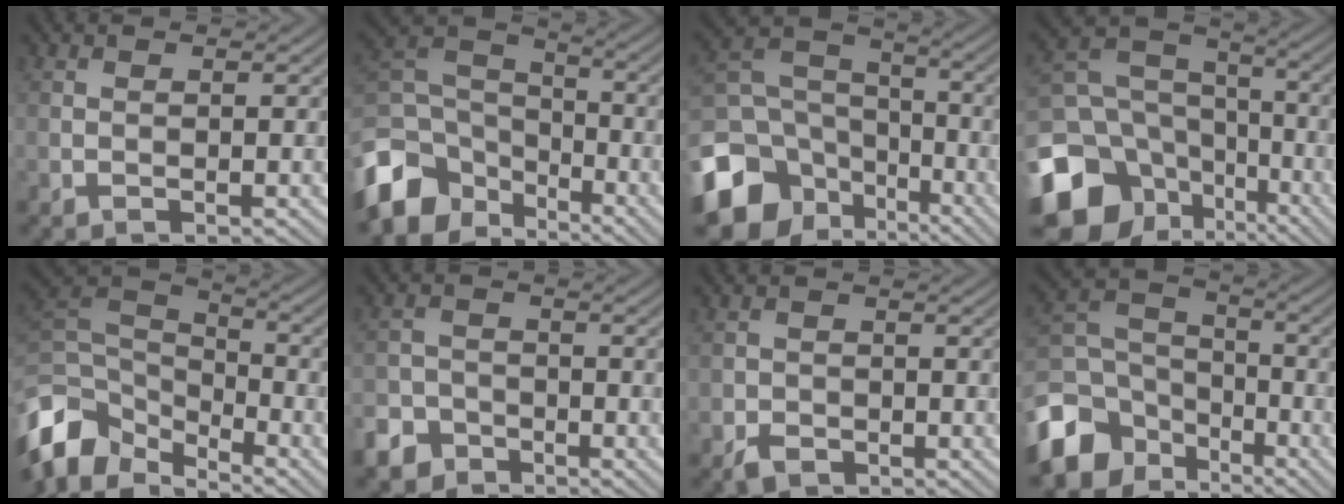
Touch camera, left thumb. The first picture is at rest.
{"total": 12.4, "force": [-6.9, 8.2, 6.1], "torque": [-0.163, -0.014, -0.143]}
{"total": 14.0, "force": [-6.7, 10.3, 6.7], "torque": [-0.196, -0.031, -0.121]}
{"total": 17.0, "force": [-7.6, 12.9, 8.1], "torque": [-0.240, -0.028, -0.119]}
{"total": 10.1, "force": [-5.7, 5.9, 5.9], "torque": [-0.151, -0.003, -0.123]}
{"total": 4.6, "force": [-3.3, 2.9, 1.2], "torque": [-0.027, -0.002, -0.069]}
{"total": 2.1, "force": [-1.2, 1.6, 0.7], "torque": [-0.009, -0.004, -0.027]}
{"total": 12.0, "force": [-6.6, 8.4, 5.5], "torque": [-0.152, -0.019, -0.138]}